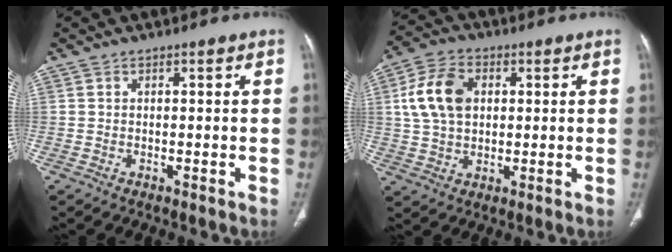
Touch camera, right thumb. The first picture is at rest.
{"total": 10.9, "force": [2.2, 7.5, 7.6], "torque": [-0.140, 0.010, 0.039]}